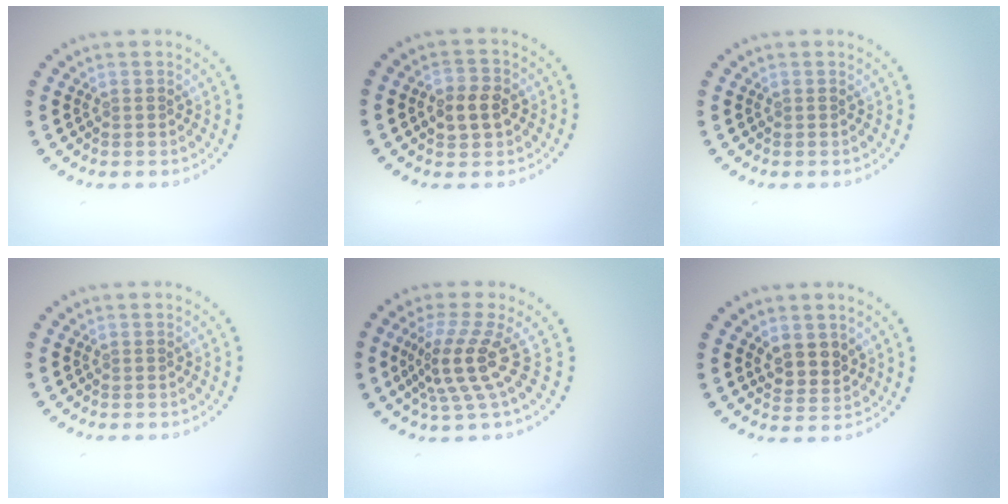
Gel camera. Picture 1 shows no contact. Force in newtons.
{"total": 2.9, "press": 2.8, "slide": 0.2}
{"total": 0.0}
{"total": 0.0}
{"total": 4.2, "press": 2.9, "slide": 3.0}
{"total": 2.4, "press": 2.1, "slide": 1.1}